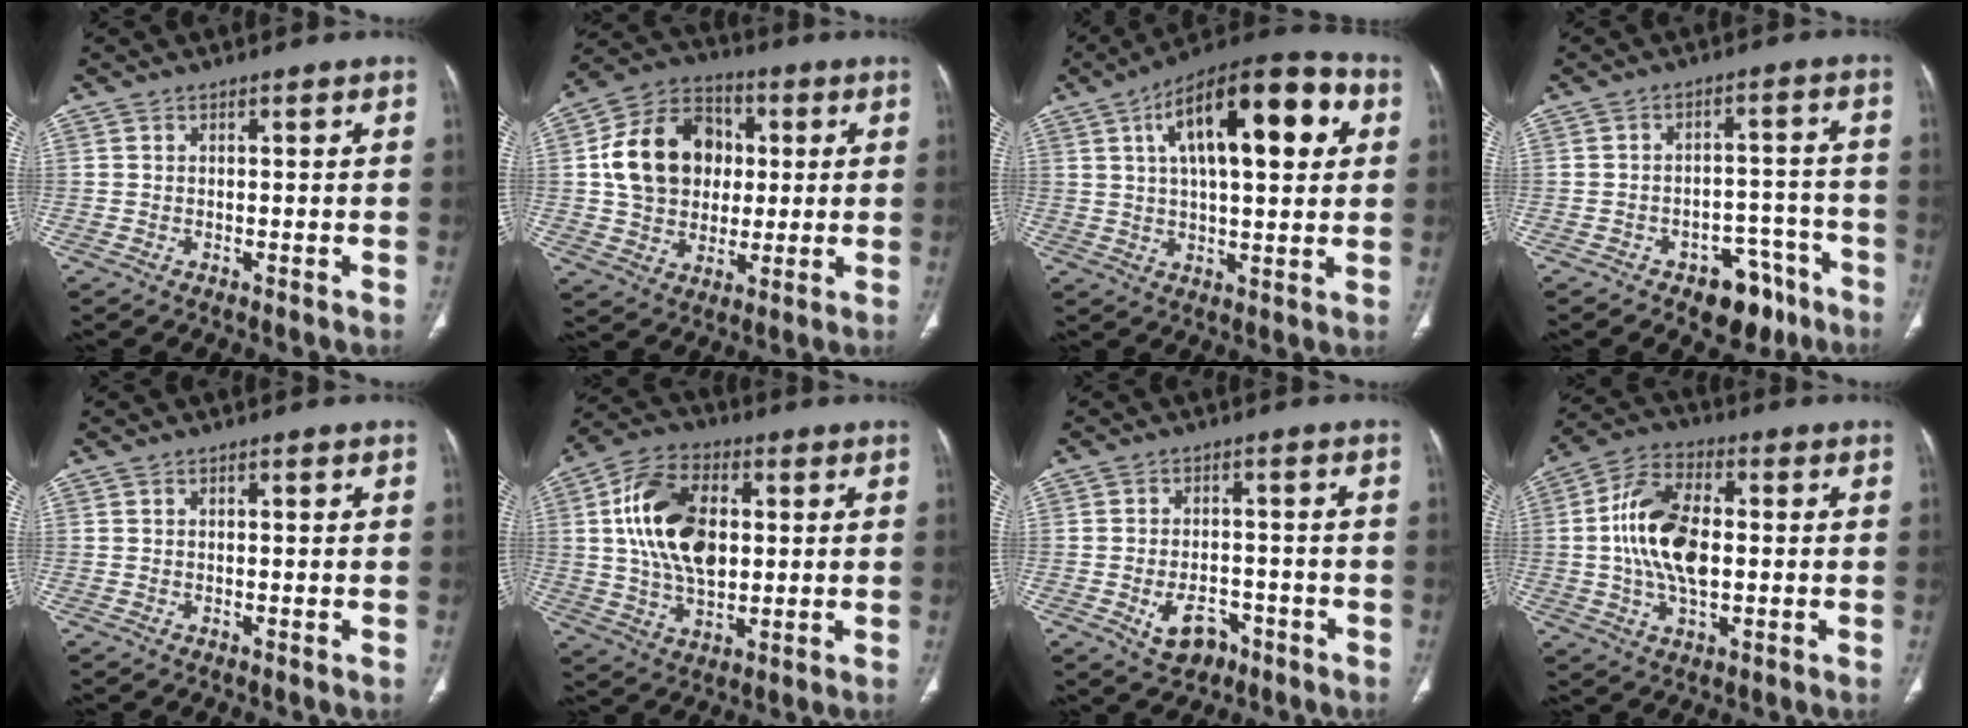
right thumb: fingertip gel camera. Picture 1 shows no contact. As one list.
[{"total": 17.1, "force": [2.2, 13.7, 10.0], "torque": [-0.150, 0.018, 0.037]}, {"total": 21.2, "force": [6.5, 8.5, 18.3], "torque": [-0.265, 0.014, 0.091]}, {"total": 9.6, "force": [-6.3, 5.6, 4.6], "torque": [-0.027, 0.053, -0.083]}, {"total": 0.6, "force": [0.1, 0.2, 0.5], "torque": [-0.012, 0.001, 0.002]}, {"total": 16.6, "force": [2.5, 10.2, 12.9], "torque": [-0.222, 0.006, 0.043]}, {"total": 6.6, "force": [-3.2, 4.4, 3.7], "torque": [-0.045, 0.026, -0.043]}, {"total": 14.5, "force": [0.2, 8.1, 12.1], "torque": [-0.229, 0.018, -0.001]}]